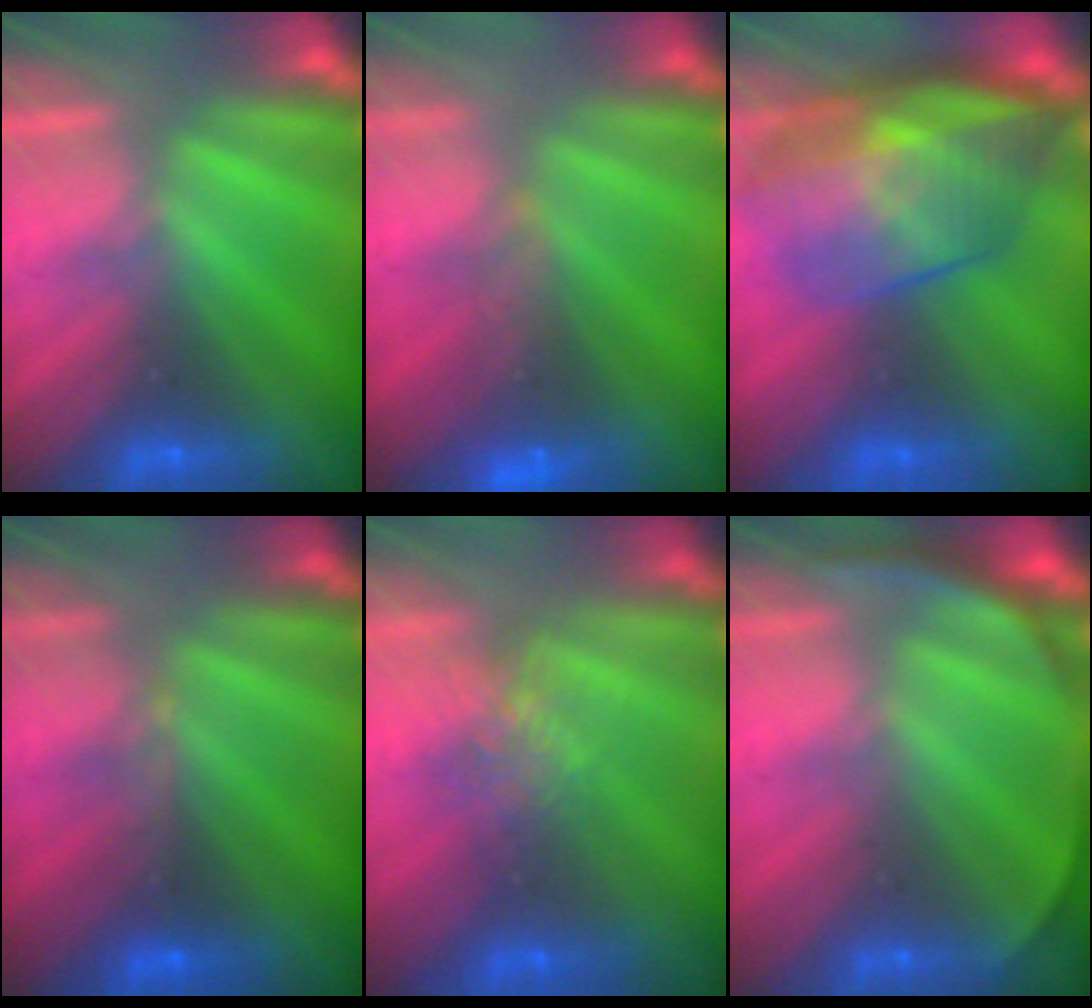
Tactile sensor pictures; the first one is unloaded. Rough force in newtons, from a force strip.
{"total": 7.7}
{"total": 10.6}
{"total": 3.0}
{"total": 4.0}
{"total": 3.5}